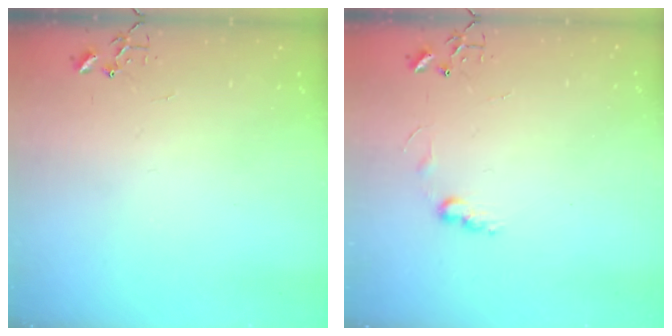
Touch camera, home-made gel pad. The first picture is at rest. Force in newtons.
{"total": 6.6, "press": 6.5, "slide": 0.4}